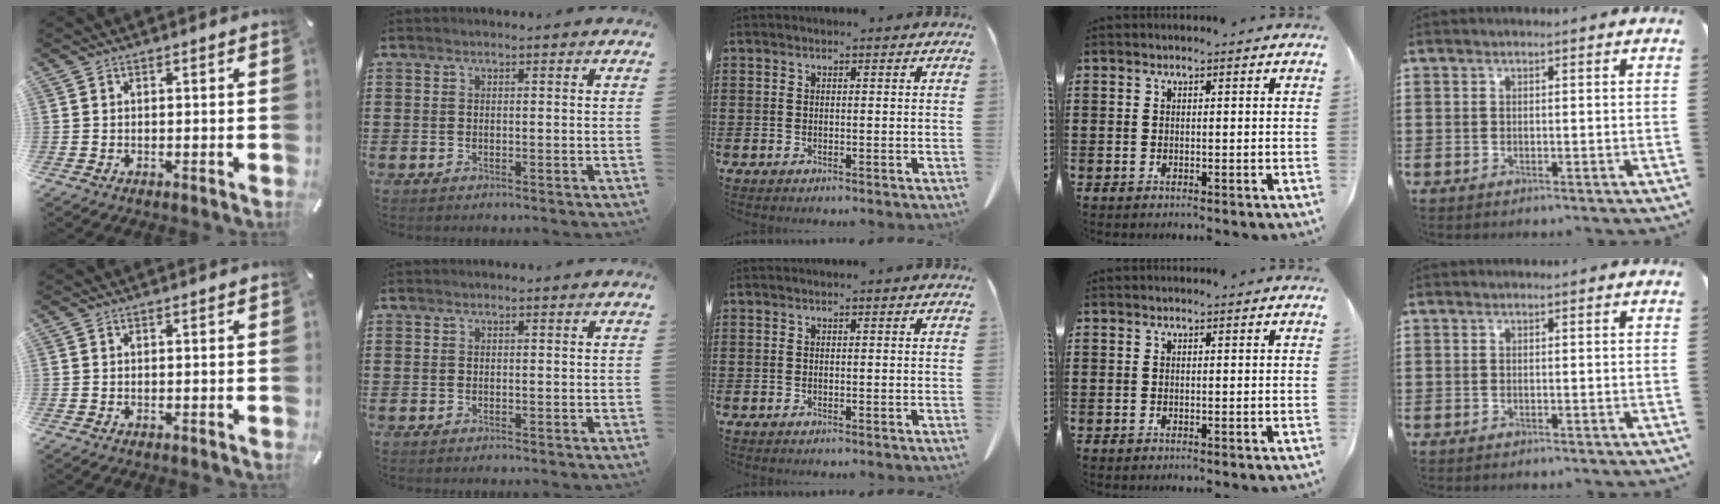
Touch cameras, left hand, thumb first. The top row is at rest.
{}